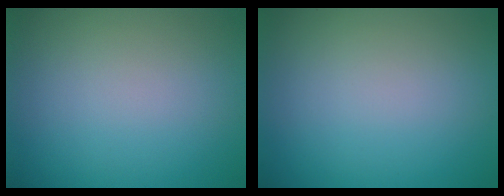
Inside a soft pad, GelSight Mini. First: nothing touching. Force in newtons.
{"total": 0.0}